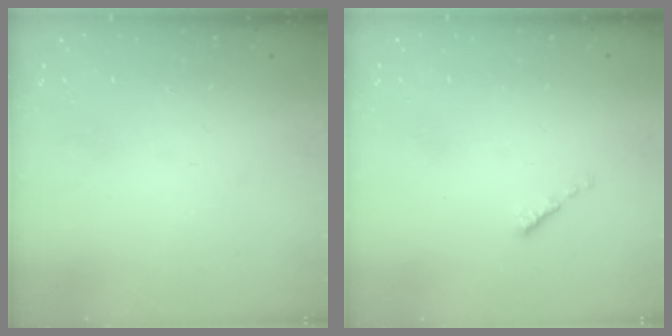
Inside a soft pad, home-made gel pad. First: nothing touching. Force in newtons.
{"total": 0.0}